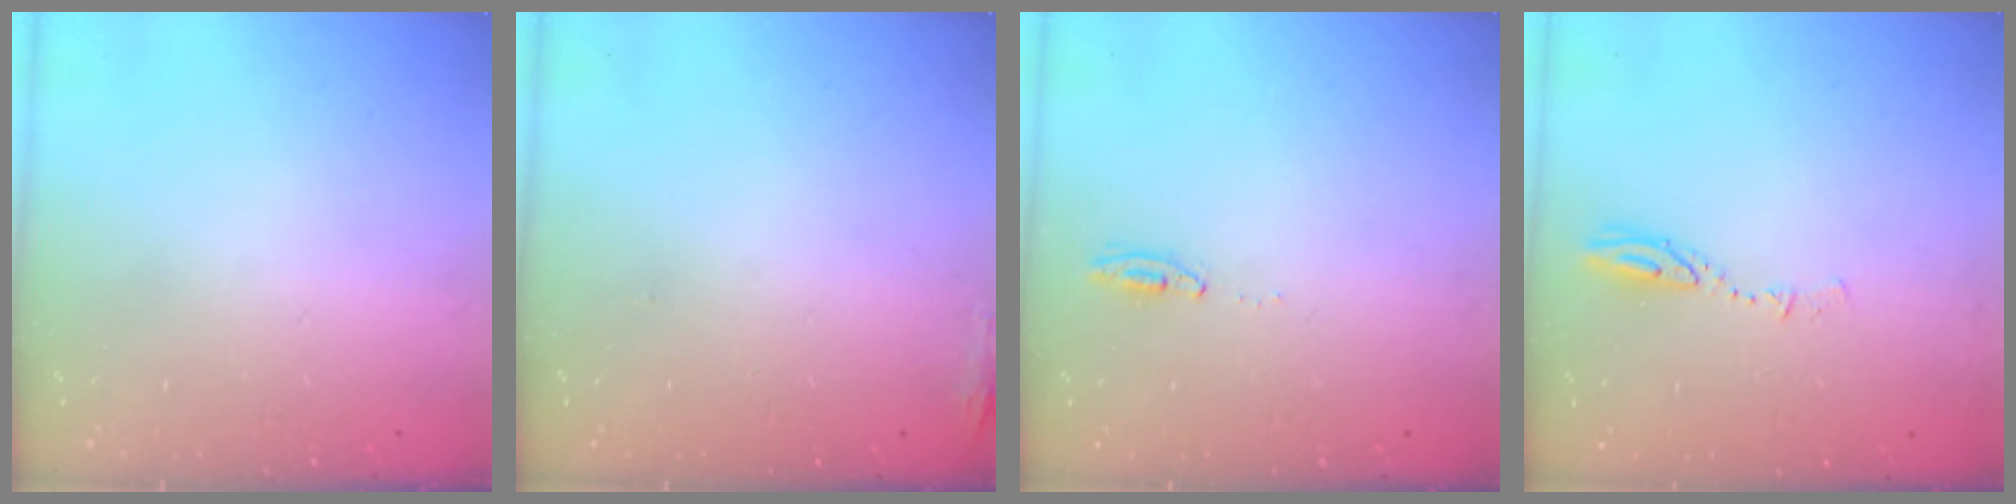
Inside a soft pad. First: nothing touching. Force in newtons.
{"total": 6.3, "press": 5.9, "slide": 2.1}
{"total": 4.1, "press": 3.1, "slide": 2.6}
{"total": 4.0, "press": 4.0, "slide": 0.3}